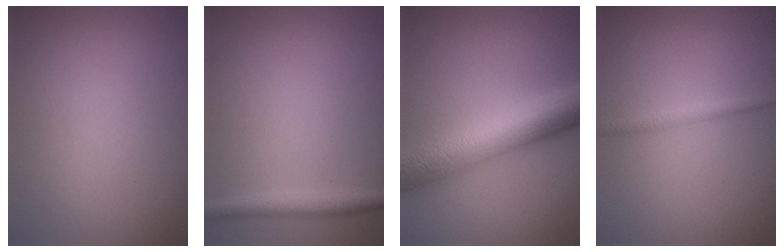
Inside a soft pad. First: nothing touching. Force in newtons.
{"total": 2.0, "press": 2.0, "slide": 0.1}
{"total": 9.7, "press": 9.7, "slide": 0.1}
{"total": 1.3, "press": 1.3, "slide": 0.0}